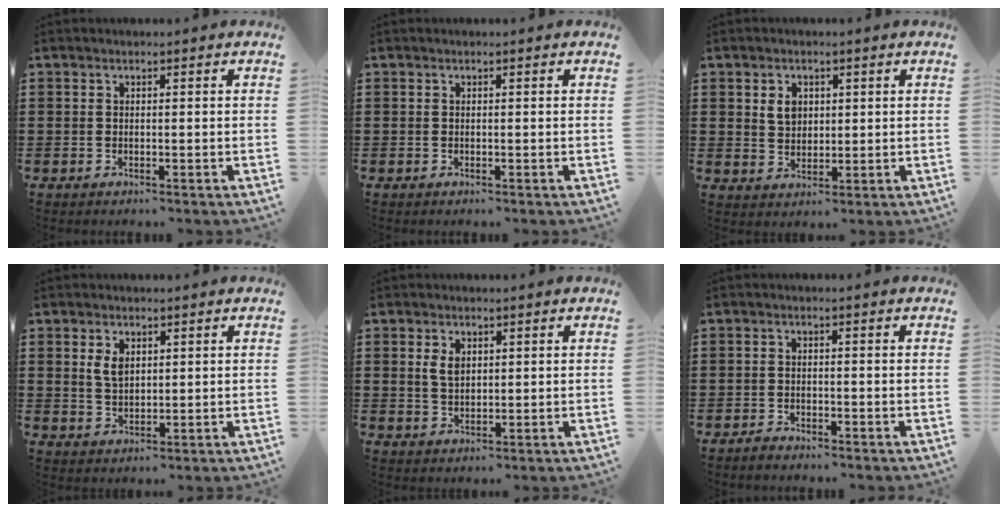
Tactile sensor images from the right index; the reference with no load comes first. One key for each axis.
{"total": 0.0}
{"total": 3.4, "fx": 1.2, "fy": 2.6, "fz": 1.8, "tx": -0.044, "ty": 0.010, "tz": 0.021}
{"total": 3.3, "fx": 1.3, "fy": 2.0, "fz": 2.2, "tx": -0.050, "ty": 0.007, "tz": 0.024}
{"total": 2.9, "fx": 1.0, "fy": 1.8, "fz": 2.1, "tx": -0.047, "ty": 0.006, "tz": 0.018}
{"total": 1.3, "fx": -1.3, "fy": 0.2, "fz": 0.1, "tx": -0.005, "ty": 0.002, "tz": -0.026}